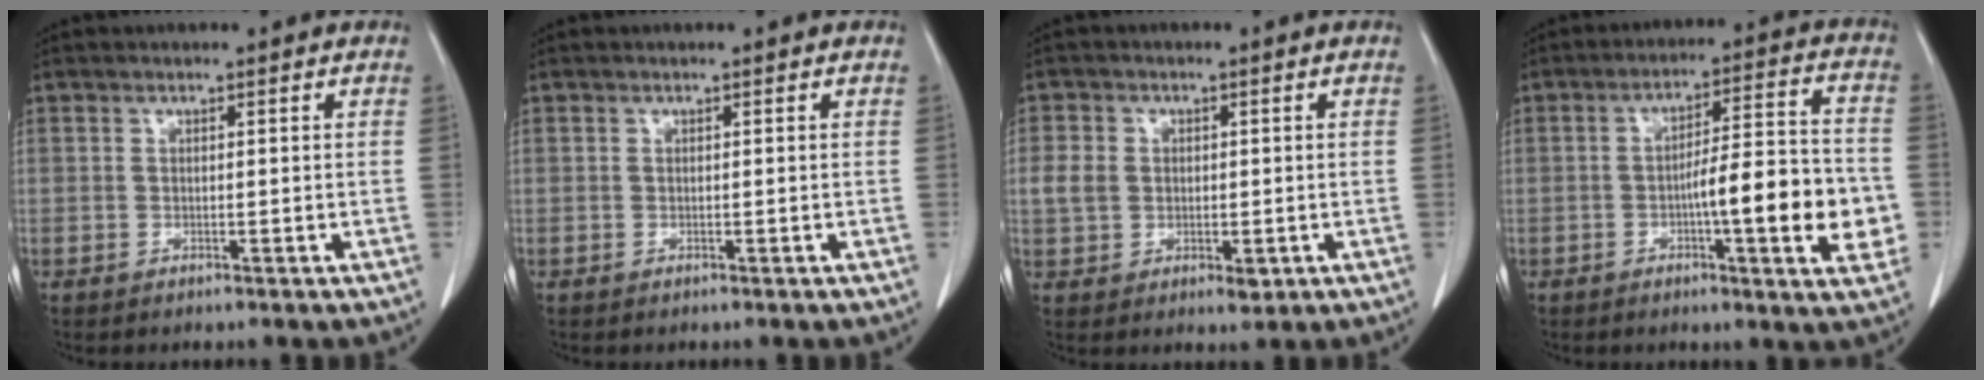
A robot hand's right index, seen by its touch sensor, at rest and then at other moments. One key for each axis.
{"total": 0.0}
{"total": 5.6, "fx": -0.3, "fy": 4.3, "fz": 3.6, "tx": -0.063, "ty": 0.004, "tz": 0.003}
{"total": 13.6, "fx": -3.1, "fy": 2.0, "fz": 13.1, "tx": -0.185, "ty": 0.013, "tz": -0.044}